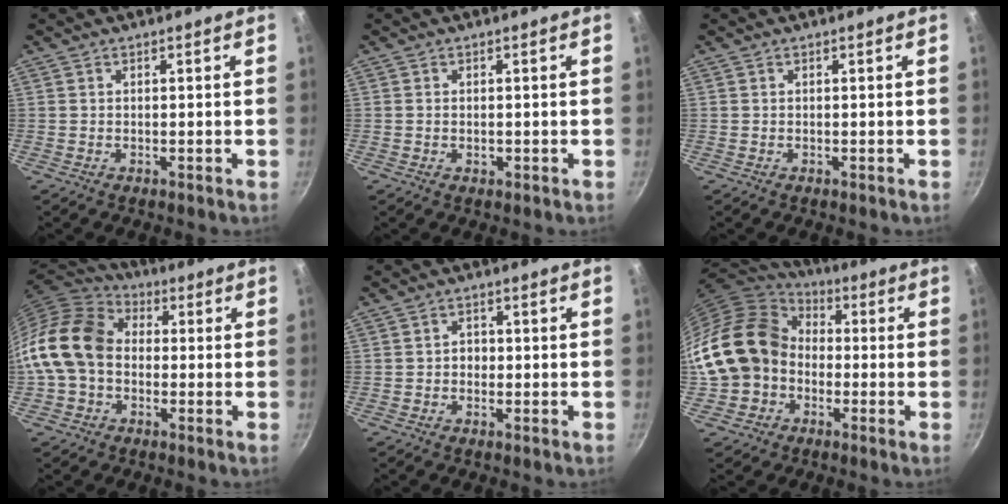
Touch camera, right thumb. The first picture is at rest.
{"total": 1.0, "force": [-0.2, 0.7, 0.7], "torque": [-0.010, 0.001, -0.003]}
{"total": 0.0}
{"total": 15.6, "force": [-0.9, 11.9, 10.1], "torque": [-0.173, 0.036, -0.033]}
{"total": 2.1, "force": [-0.3, 1.8, 1.1], "torque": [-0.007, 0.006, -0.007]}
{"total": 17.3, "force": [-2.2, 14.7, 9.0], "torque": [-0.141, 0.055, -0.045]}